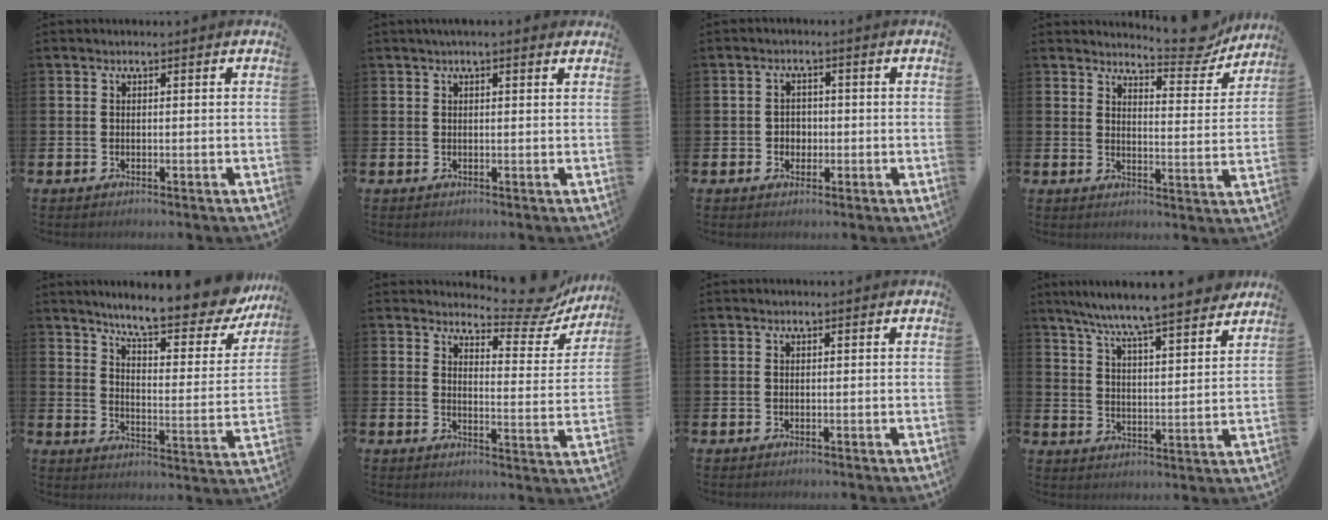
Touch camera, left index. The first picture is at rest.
{"total": 1.4, "force": [1.1, 0.1, 0.8], "torque": [-0.004, -0.001, 0.018]}
{"total": 2.2, "force": [-0.3, 2.1, 0.6], "torque": [-0.005, 0.004, -0.012]}
{"total": 7.0, "force": [6.6, 1.2, 1.8], "torque": [-0.025, -0.045, 0.113]}
{"total": 9.6, "force": [8.6, 1.5, 3.9], "torque": [-0.089, -0.063, 0.141]}
{"total": 7.3, "force": [6.7, 1.8, 2.1], "torque": [-0.029, -0.053, 0.113]}
{"total": 0.0}
{"total": 8.5, "force": [8.0, 0.0, 2.9], "torque": [-0.085, -0.052, 0.141]}